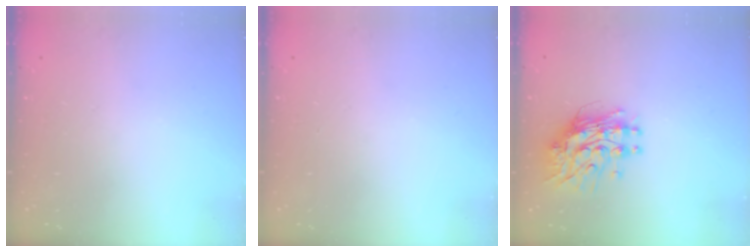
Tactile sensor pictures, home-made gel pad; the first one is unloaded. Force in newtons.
{"total": 0.0}
{"total": 11.4, "press": 11.3, "slide": 1.0}